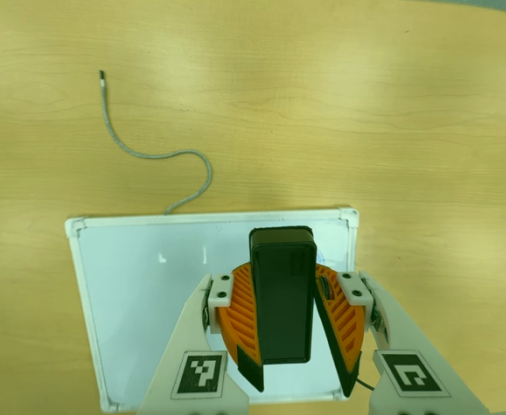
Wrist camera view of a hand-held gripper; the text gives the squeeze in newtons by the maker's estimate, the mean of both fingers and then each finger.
{"total": 7.5, "left": 8.4, "right": 6.7}